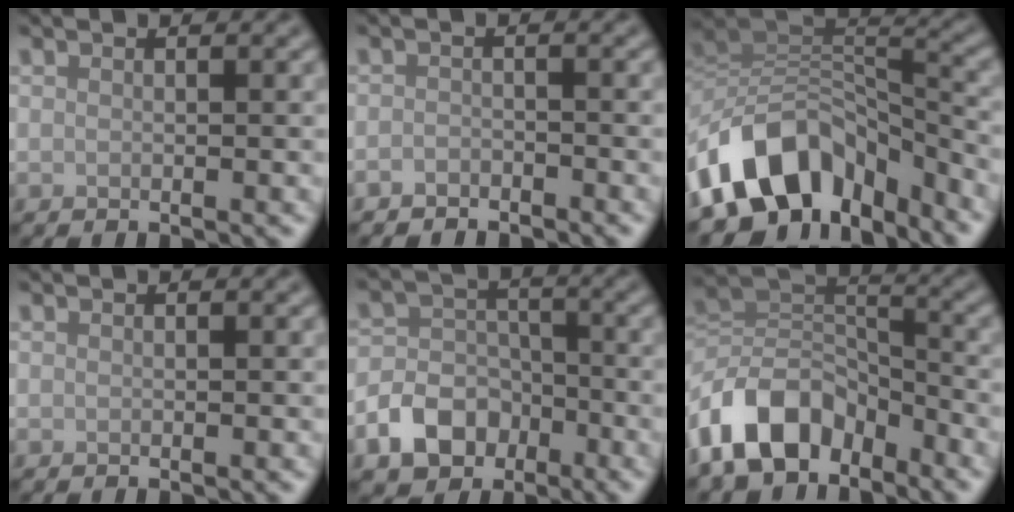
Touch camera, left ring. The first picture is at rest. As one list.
[{"total": 1.4, "force": [-1.3, 0.5, 0.1], "torque": [0.000, 0.000, -0.029]}, {"total": 10.8, "force": [-6.7, 6.4, 5.7], "torque": [-0.092, 0.016, -0.127]}, {"total": 0.0}, {"total": 5.7, "force": [-2.9, 4.2, 2.4], "torque": [-0.039, 0.000, -0.063]}, {"total": 9.5, "force": [-5.9, 5.6, 4.9], "torque": [-0.082, 0.002, -0.124]}]